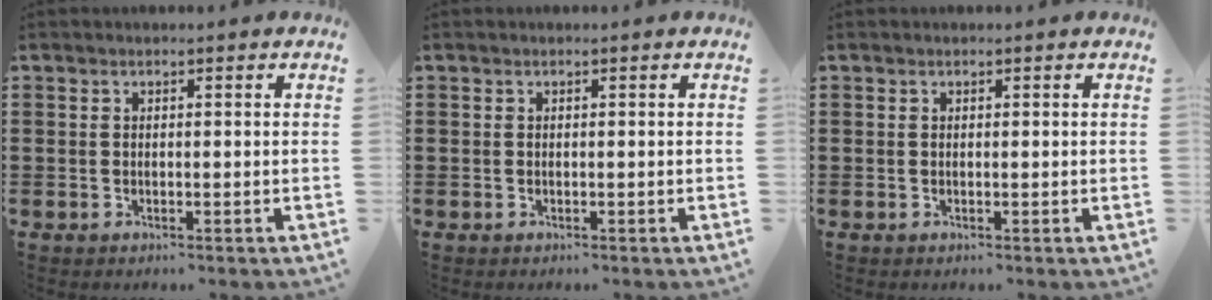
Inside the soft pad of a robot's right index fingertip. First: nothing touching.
{"total": 0.0}
{"total": 0.0}